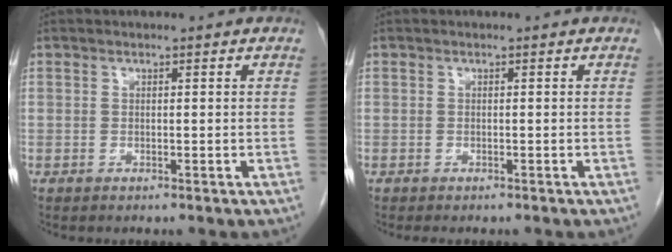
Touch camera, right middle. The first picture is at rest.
{"total": 1.6, "force": [-1.3, 0.5, 0.6], "torque": [-0.010, -0.004, -0.014]}